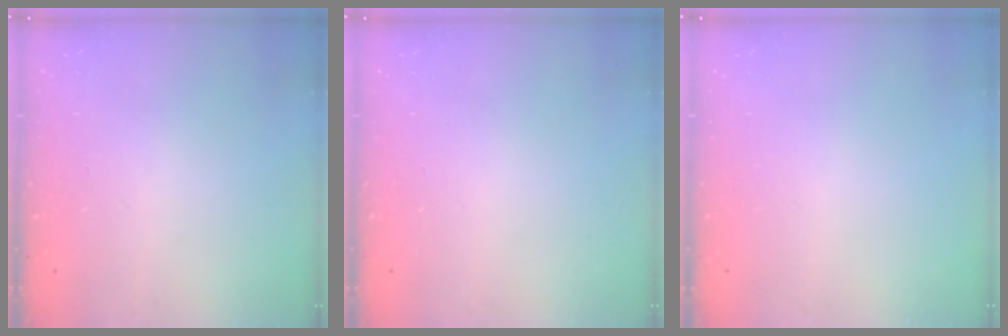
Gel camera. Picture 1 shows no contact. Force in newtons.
{"total": 0.0}
{"total": 0.0}